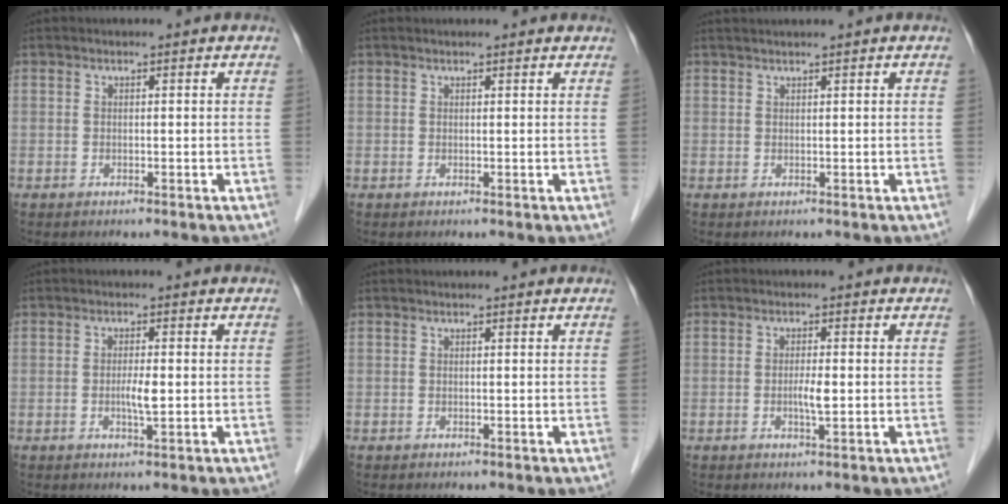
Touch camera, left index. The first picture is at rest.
{"total": 3.2, "force": [2.8, 0.9, 1.2], "torque": [-0.015, 0.020, 0.028]}
{"total": 2.2, "force": [1.9, -0.3, 1.1], "torque": [-0.008, 0.024, 0.037]}
{"total": 2.4, "force": [-0.5, 0.3, 2.3], "torque": [-0.044, -0.006, -0.008]}
{"total": 1.0, "force": [0.9, 0.3, 0.4], "torque": [-0.011, 0.014, 0.009]}
{"total": 2.2, "force": [-0.5, 0.2, 2.1], "torque": [-0.040, -0.005, -0.008]}